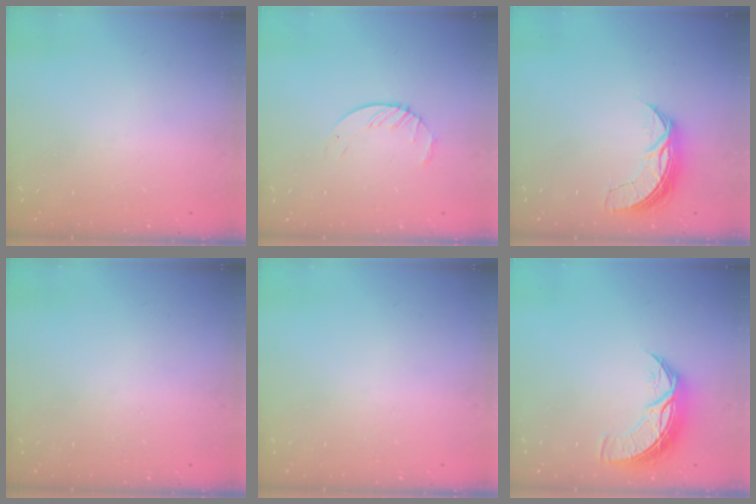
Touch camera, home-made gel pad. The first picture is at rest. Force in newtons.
{"total": 3.8, "press": 3.8, "slide": 0.4}
{"total": 7.2, "press": 7.2, "slide": 0.5}
{"total": 0.0}
{"total": 0.0}
{"total": 9.0, "press": 9.0, "slide": 0.6}